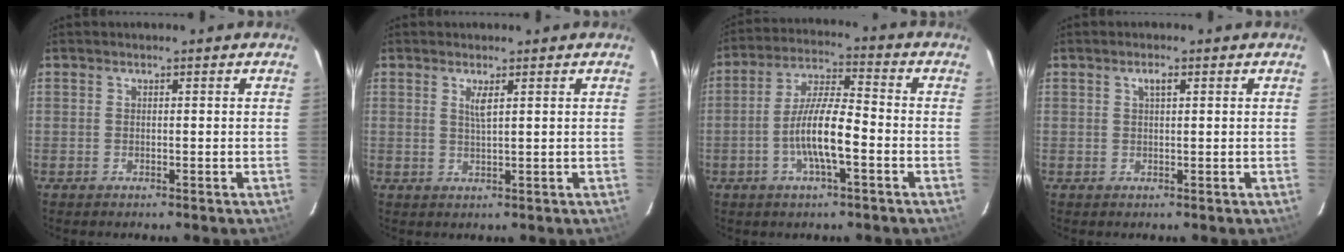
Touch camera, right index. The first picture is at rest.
{"total": 2.0, "force": [0.9, 0.1, 1.8], "torque": [-0.033, -0.002, 0.017]}
{"total": 9.7, "force": [-3.3, 1.9, 9.0], "torque": [-0.179, 0.004, -0.063]}
{"total": 1.4, "force": [0.6, 0.4, 1.2], "torque": [-0.021, 0.005, 0.009]}